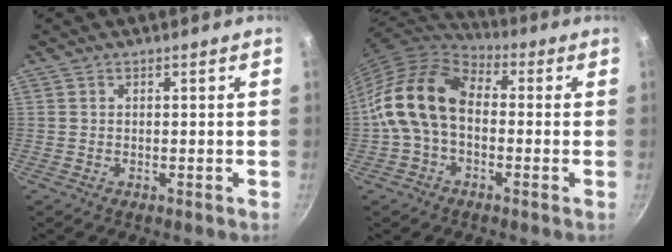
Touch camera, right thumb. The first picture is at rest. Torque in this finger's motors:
{"motor_torque": [1.79, 3.22, 1.14, -0.97, 0.59]}